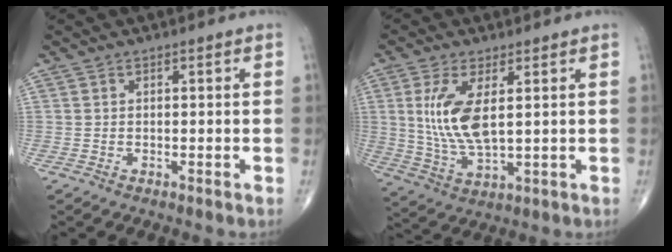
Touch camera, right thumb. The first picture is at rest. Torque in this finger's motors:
{"motor_torque": [-0.25, 0.58, 1.15, 0.30, 0.10]}